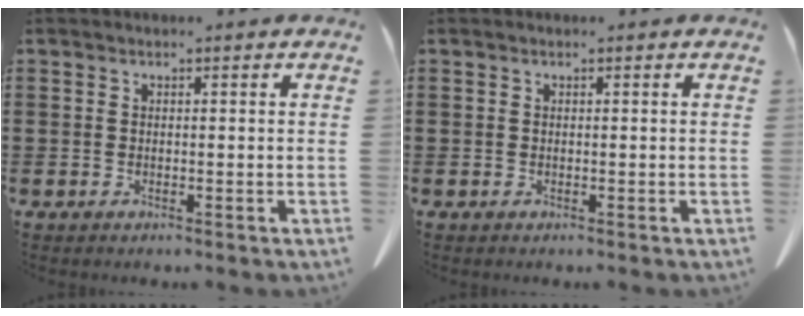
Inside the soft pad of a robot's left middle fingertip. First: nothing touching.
{"total": 0.0}